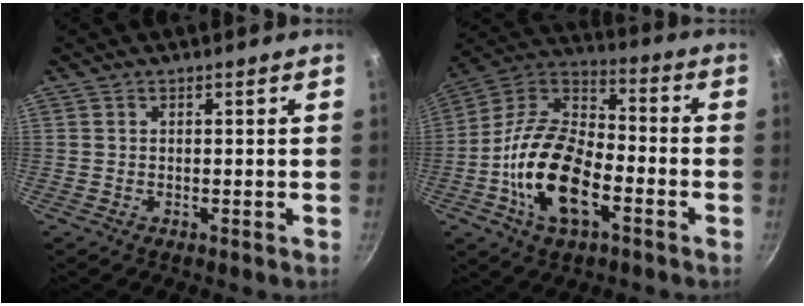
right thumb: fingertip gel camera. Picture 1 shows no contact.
{"total": 19.3, "force": [-6.2, 10.4, 15.0], "torque": [-0.265, 0.038, -0.134]}